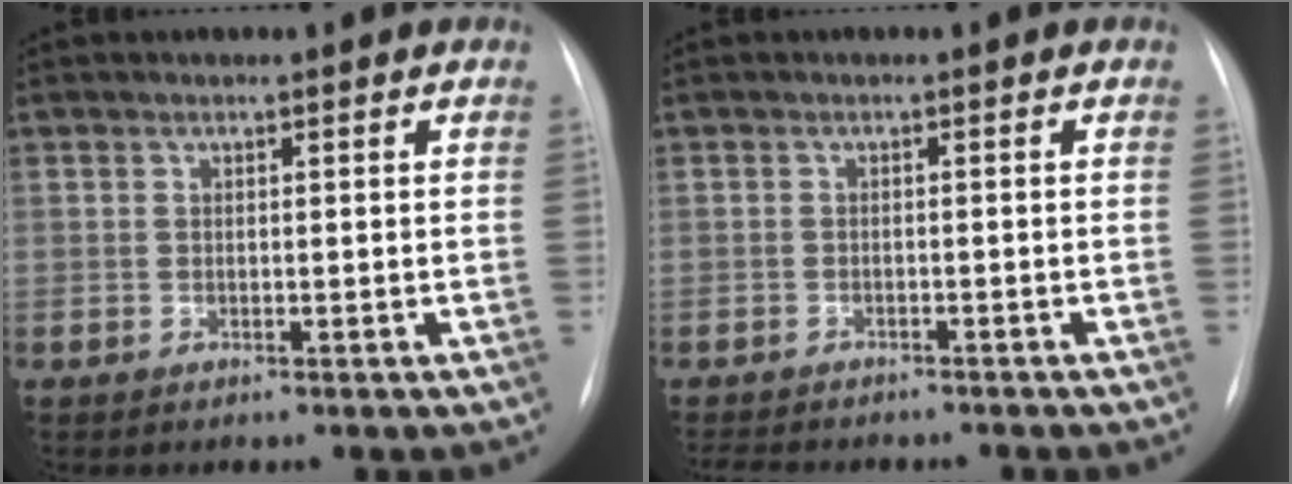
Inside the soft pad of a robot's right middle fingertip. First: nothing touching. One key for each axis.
{"total": 8.5, "fx": -7.5, "fy": 2.4, "fz": 3.3, "tx": -0.056, "ty": -0.004, "tz": -0.097}